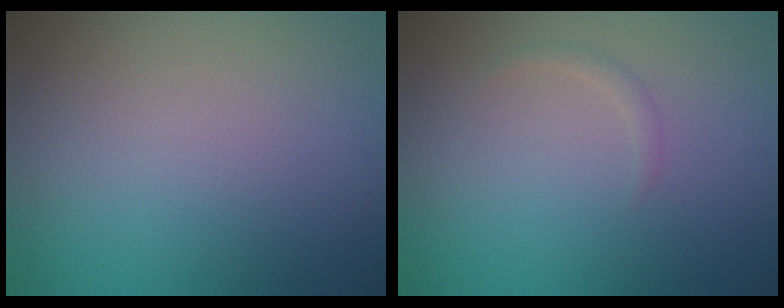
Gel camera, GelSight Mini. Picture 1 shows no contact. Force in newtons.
{"total": 0.8, "press": 0.8, "slide": 0.0}